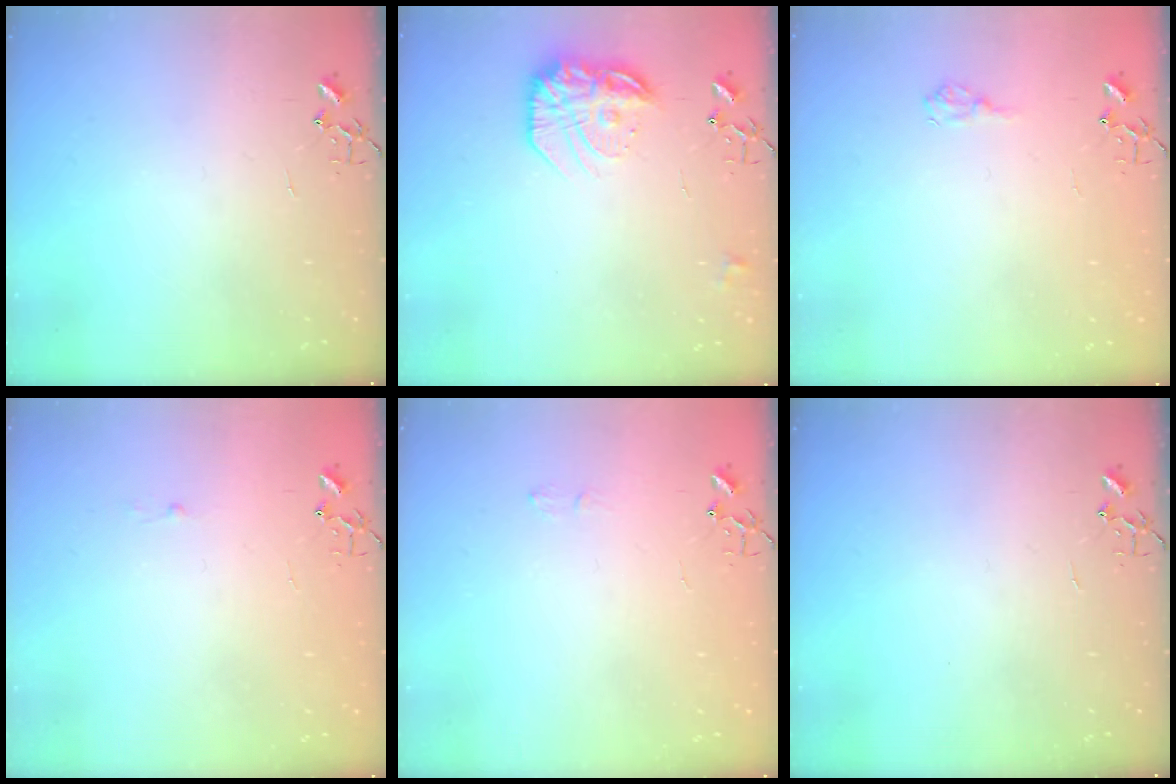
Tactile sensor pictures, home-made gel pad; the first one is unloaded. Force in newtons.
{"total": 17.3, "press": 17.2, "slide": 1.2}
{"total": 6.8, "press": 6.8, "slide": 0.9}
{"total": 1.8, "press": 1.8, "slide": 0.2}
{"total": 4.6, "press": 4.6, "slide": 0.7}
{"total": 0.0}